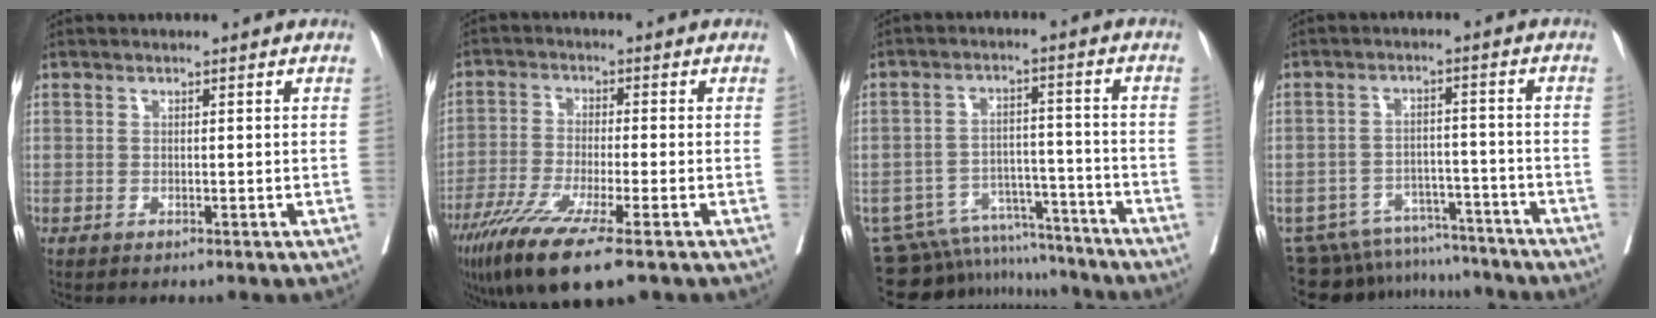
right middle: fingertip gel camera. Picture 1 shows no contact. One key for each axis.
{"total": 12.5, "fx": -7.9, "fy": 0.8, "fz": 9.7, "tx": -0.178, "ty": -0.038, "tz": -0.134}
{"total": 13.8, "fx": -13.3, "fy": 3.5, "fz": 1.3, "tx": -0.022, "ty": 0.025, "tz": -0.187}
{"total": 18.1, "fx": -16.6, "fy": 5.9, "fz": 3.9, "tx": -0.080, "ty": 0.023, "tz": -0.226}